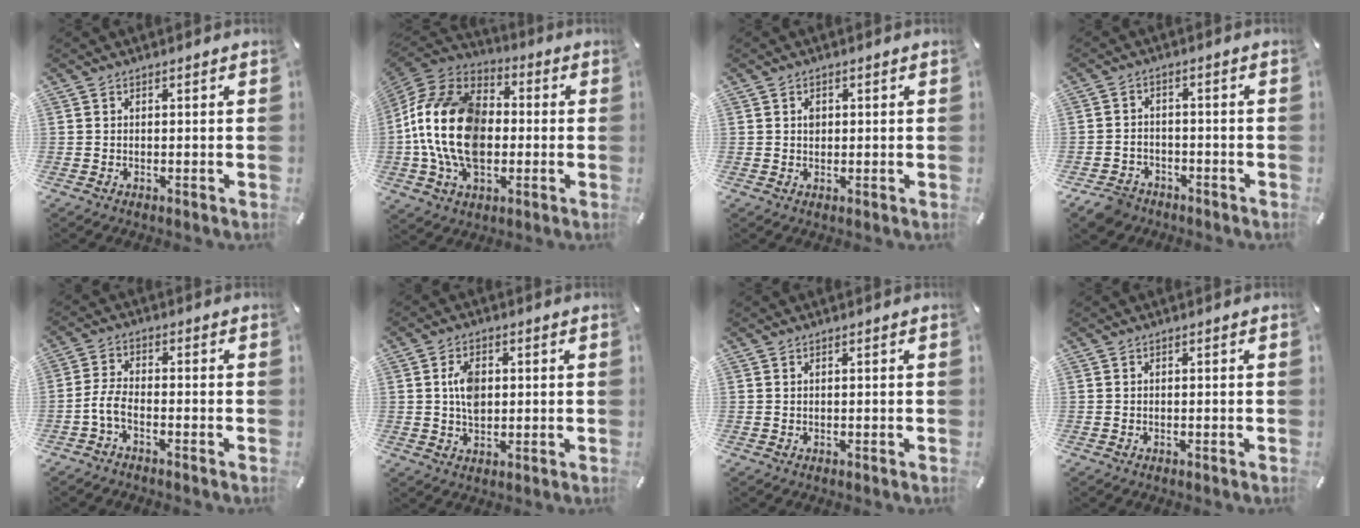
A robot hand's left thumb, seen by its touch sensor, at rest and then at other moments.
{"total": 20.9, "force": [-1.8, 14.6, 14.9], "torque": [-0.310, 0.016, -0.036]}
{"total": 1.3, "force": [0.2, 1.2, 0.5], "torque": [-0.005, 0.001, 0.001]}
{"total": 5.3, "force": [-4.1, 3.2, 1.2], "torque": [-0.035, 0.018, -0.082]}
{"total": 4.3, "force": [-2.4, 1.8, 3.2], "torque": [-0.083, 0.001, -0.049]}
{"total": 6.1, "force": [0.9, 4.2, 4.3], "torque": [-0.083, 0.002, 0.013]}
{"total": 0.0}
{"total": 0.0}